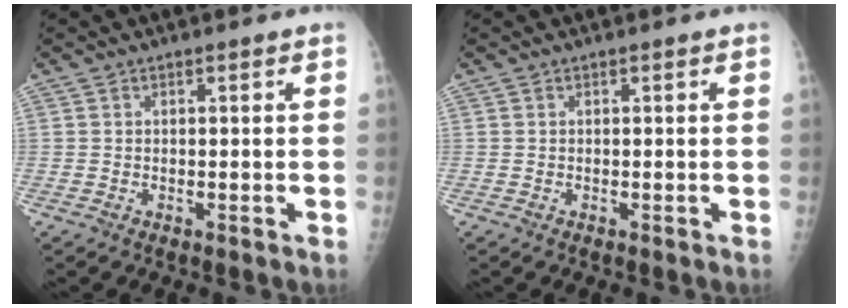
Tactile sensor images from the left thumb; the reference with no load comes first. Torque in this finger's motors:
{"motor_torque": [0.00, 0.00, -0.02, -0.02, 0.00]}